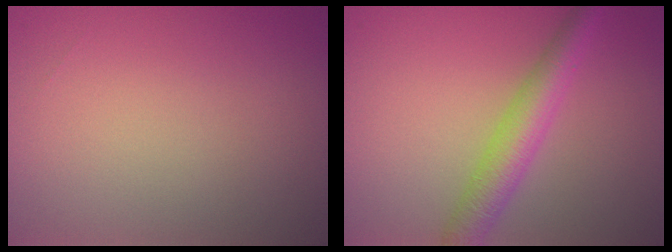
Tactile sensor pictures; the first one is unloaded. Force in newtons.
{"total": 3.9, "press": 3.9, "slide": 0.2}